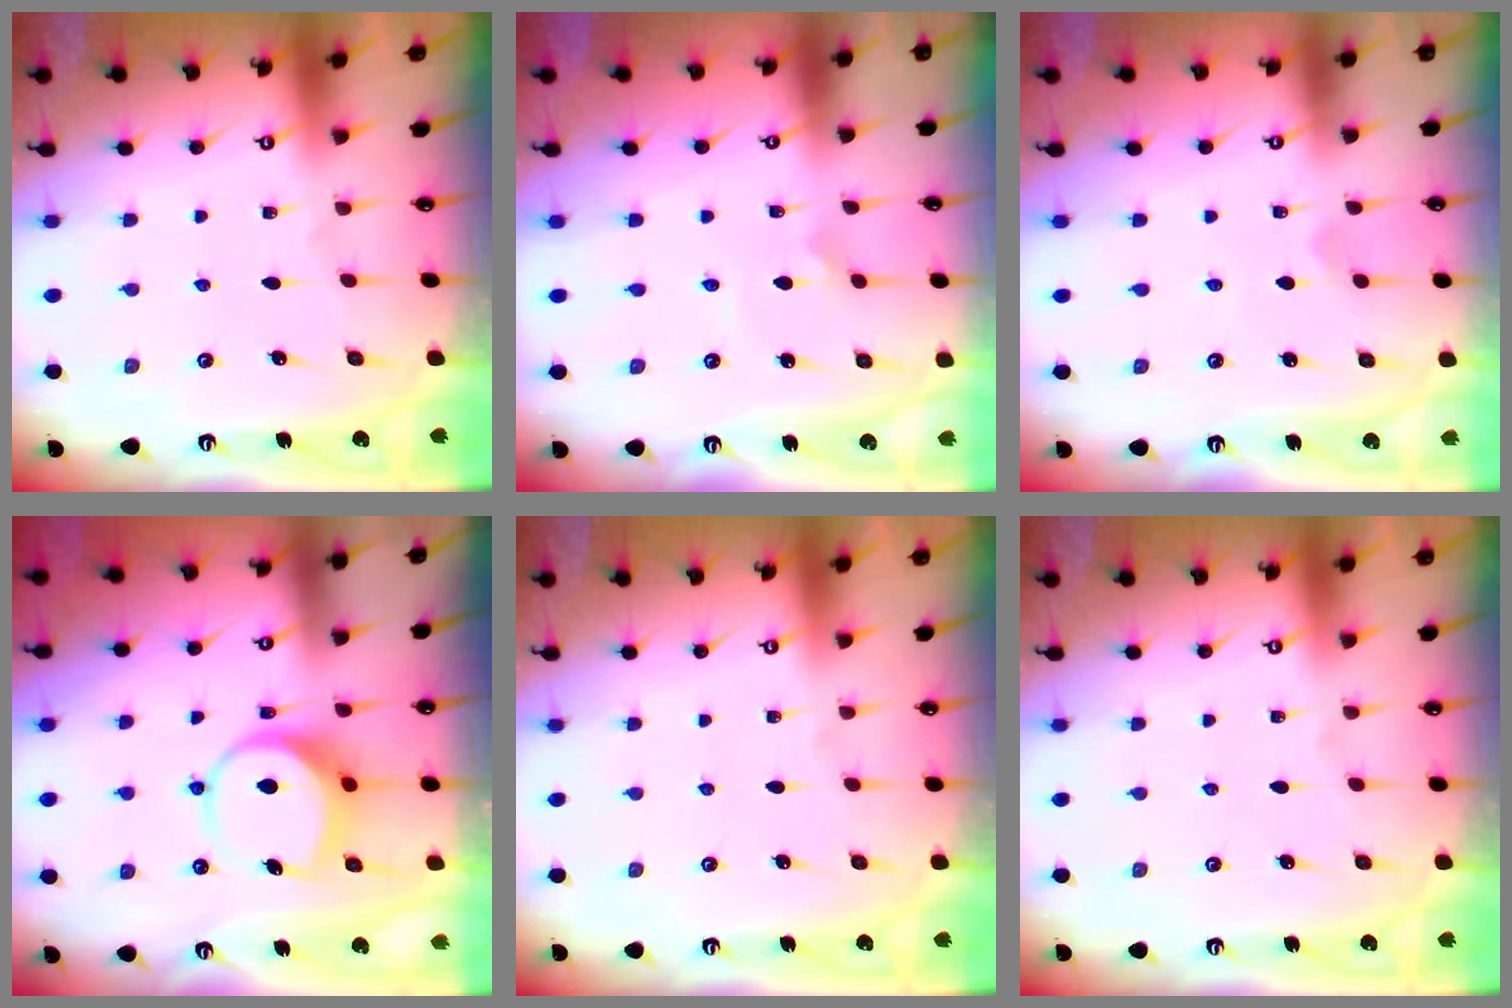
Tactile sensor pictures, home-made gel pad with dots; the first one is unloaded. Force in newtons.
{"total": 2.1, "press": 2.1, "slide": 0.1}
{"total": 1.0, "press": 1.0, "slide": 0.3}
{"total": 8.7, "press": 8.6, "slide": 0.9}
{"total": 0.0}
{"total": 0.0}